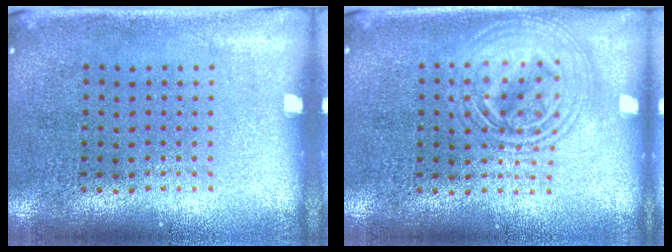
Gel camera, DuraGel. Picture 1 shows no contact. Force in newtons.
{"total": 2.8, "press": 2.8, "slide": 0.4}